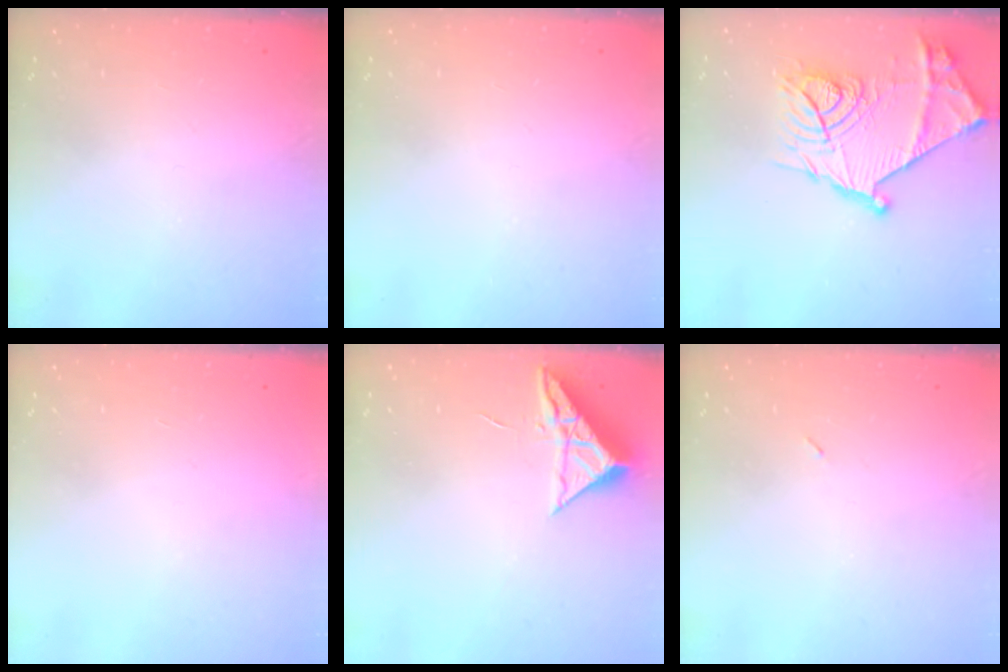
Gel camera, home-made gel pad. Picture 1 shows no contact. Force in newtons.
{"total": 0.0}
{"total": 23.5, "press": 23.5, "slide": 1.5}
{"total": 1.5, "press": 1.5, "slide": 0.1}
{"total": 6.9, "press": 6.9, "slide": 0.3}
{"total": 2.2, "press": 2.1, "slide": 0.9}